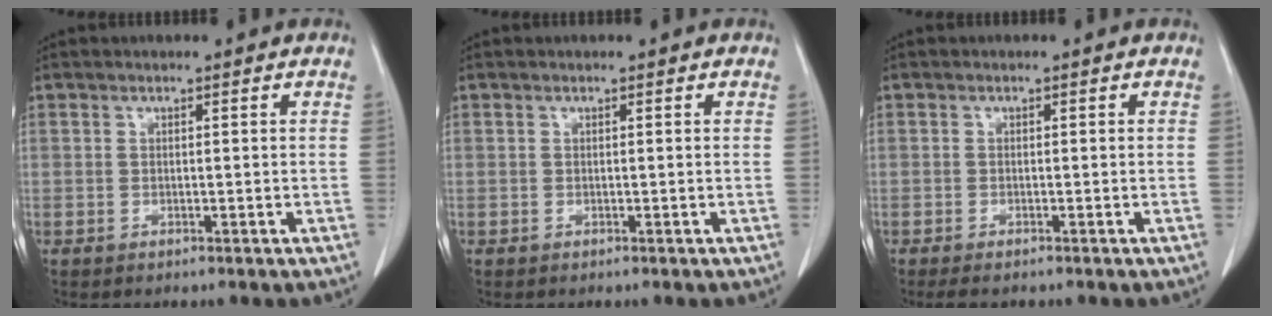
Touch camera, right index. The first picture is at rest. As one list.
[{"total": 0.0}, {"total": 2.3, "force": [-1.9, 0.5, 1.2], "torque": [-0.019, -0.006, -0.027]}]